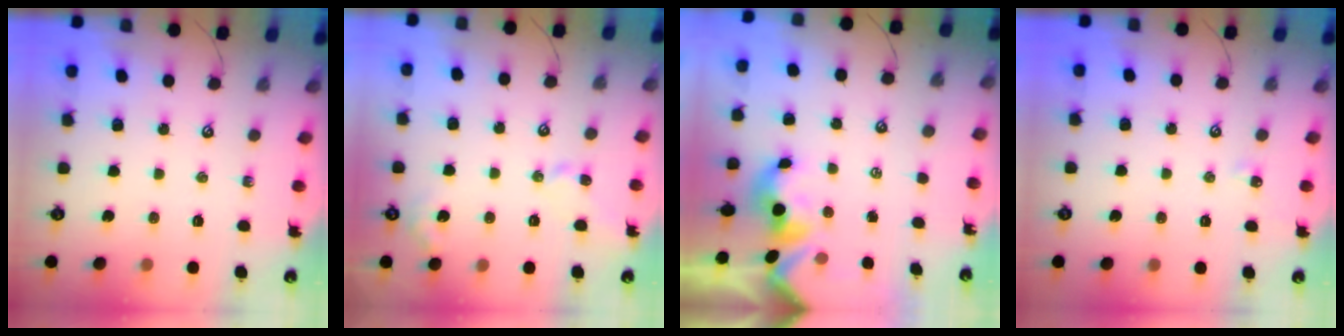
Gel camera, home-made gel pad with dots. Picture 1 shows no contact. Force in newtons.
{"total": 4.2, "press": 4.2, "slide": 0.2}
{"total": 1.7, "press": 1.5, "slide": 0.7}
{"total": 2.9, "press": 2.9, "slide": 0.4}